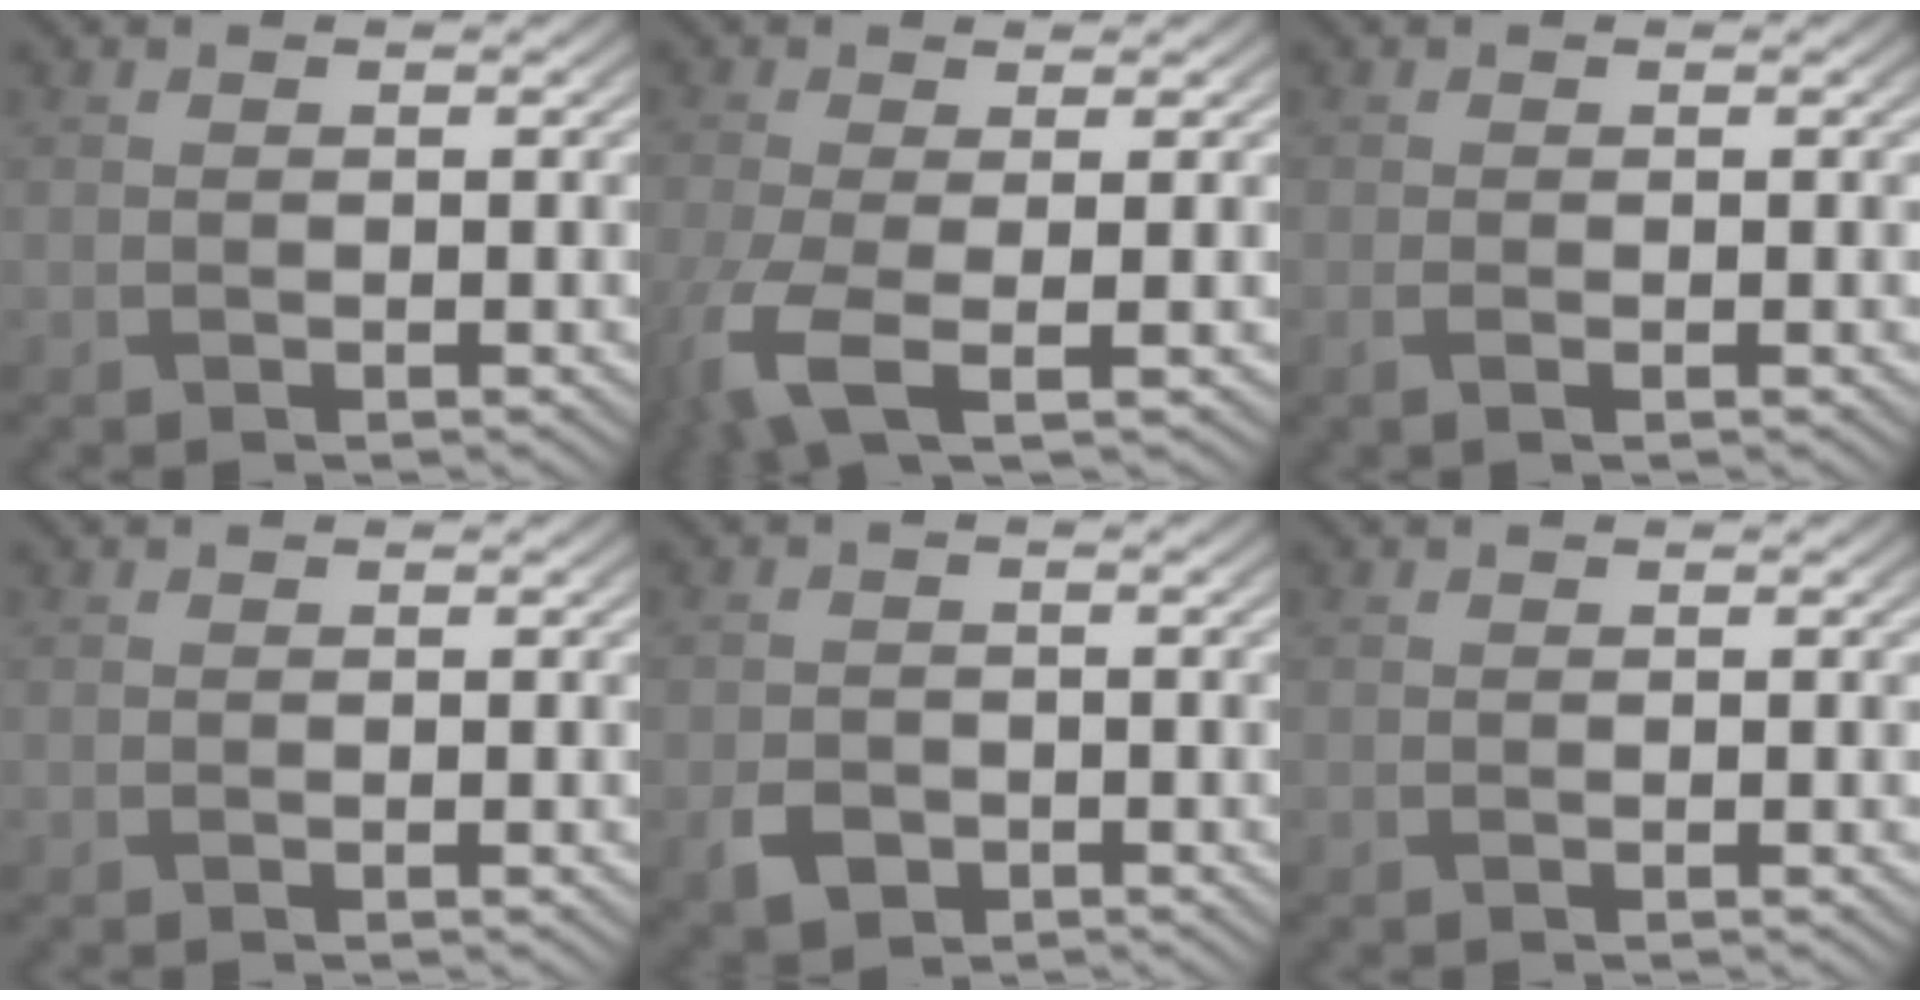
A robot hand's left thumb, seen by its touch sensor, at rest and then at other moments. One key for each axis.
{"total": 6.2, "fx": -2.4, "fy": 2.0, "fz": 5.3, "tx": -0.140, "ty": -0.021, "tz": -0.052}
{"total": 0.8, "fx": -0.2, "fy": 0.1, "fz": 0.8, "tx": -0.019, "ty": 0.000, "tz": -0.004}
{"total": 0.0}
{"total": 2.9, "fx": -1.4, "fy": 2.2, "fz": 1.4, "tx": -0.033, "ty": -0.005, "tz": -0.030}
{"total": 0.0}